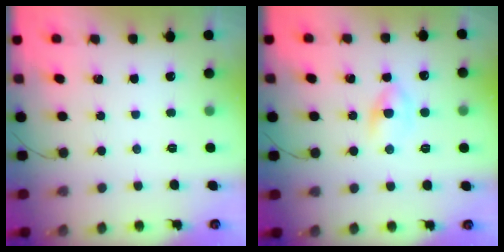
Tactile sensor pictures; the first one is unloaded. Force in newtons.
{"total": 2.6, "press": 2.3, "slide": 1.1}